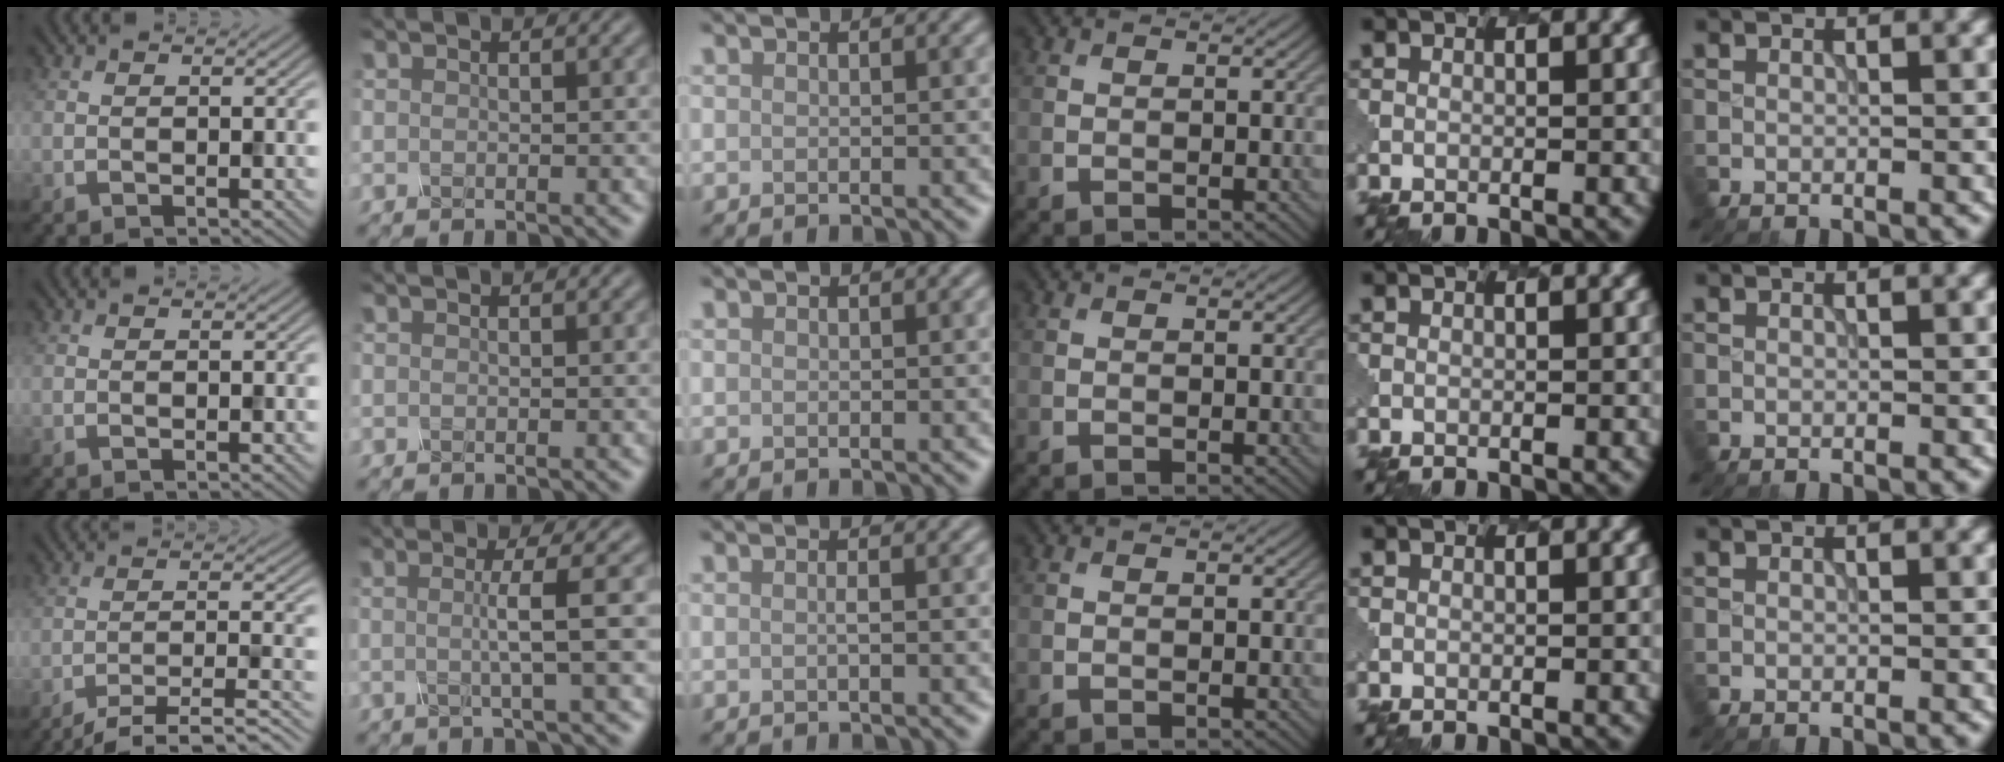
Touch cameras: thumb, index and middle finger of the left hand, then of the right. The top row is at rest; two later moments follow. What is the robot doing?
{"motion": "shake", "object": "salt shaker"}